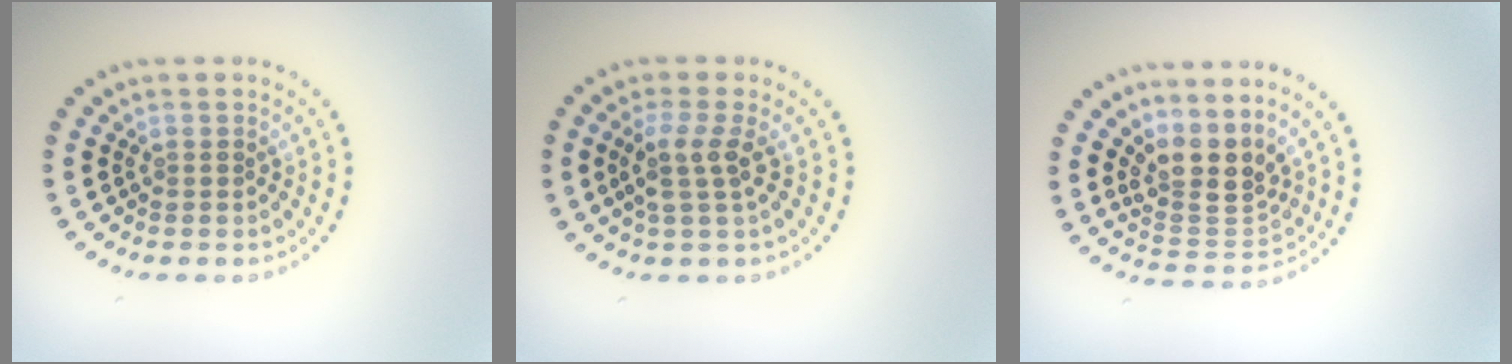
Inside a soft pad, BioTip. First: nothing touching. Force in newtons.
{"total": 2.6, "press": 2.1, "slide": 1.6}
{"total": 3.8, "press": 2.9, "slide": 2.4}